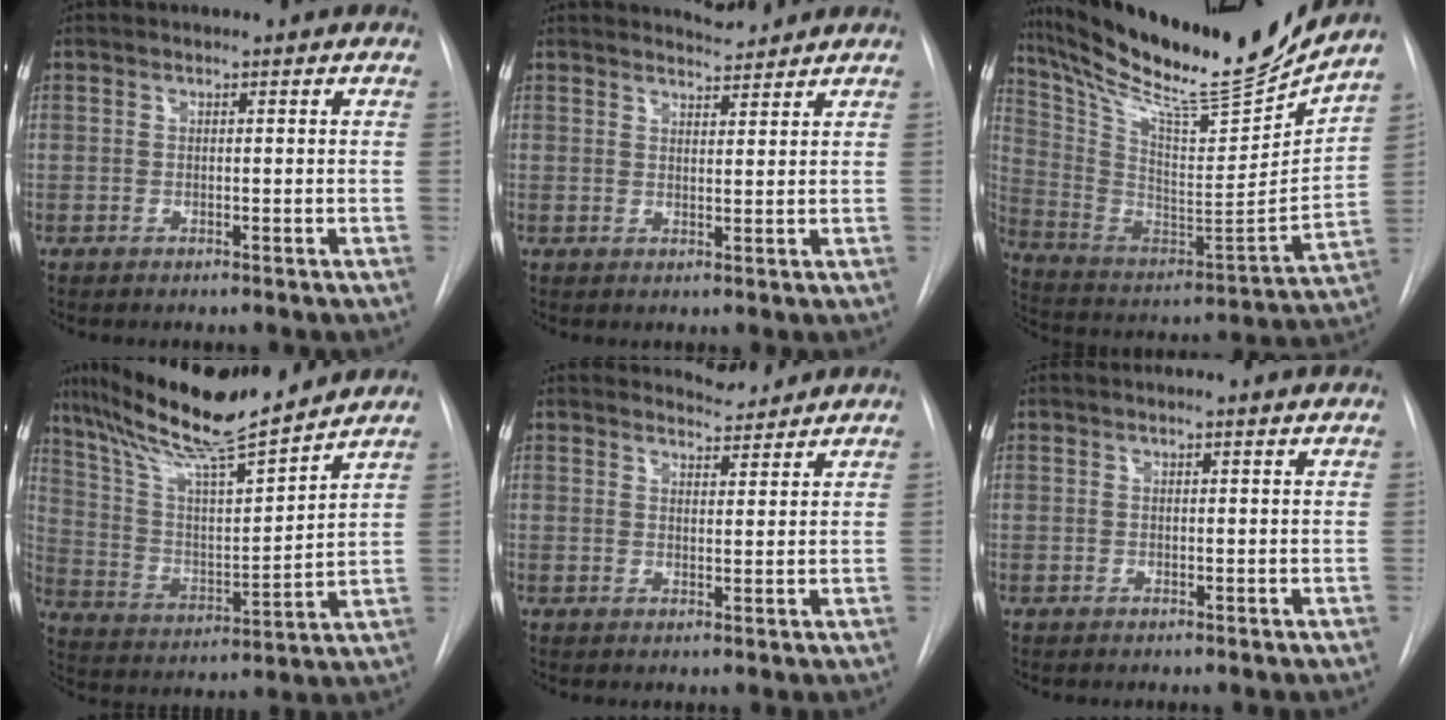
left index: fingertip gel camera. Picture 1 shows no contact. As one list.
[{"total": 2.6, "force": [2.6, -0.1, -0.3], "torque": [-0.003, -0.011, 0.042]}, {"total": 24.4, "force": [21.7, 0.7, 11.1], "torque": [-0.208, -0.067, 0.349]}, {"total": 19.0, "force": [16.1, 1.1, 10.0], "torque": [-0.177, 0.006, 0.278]}, {"total": 3.1, "force": [3.1, 0.3, -0.3], "torque": [-0.001, -0.012, 0.045]}, {"total": 2.7, "force": [2.6, 0.0, 0.9], "torque": [-0.013, 0.009, 0.023]}]